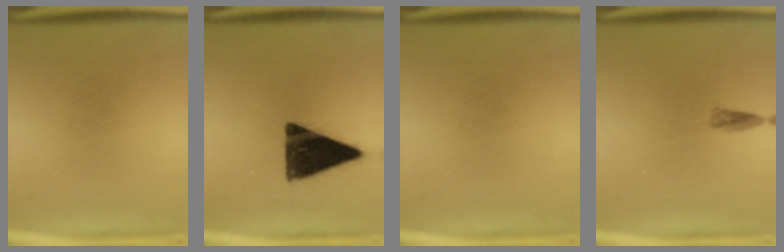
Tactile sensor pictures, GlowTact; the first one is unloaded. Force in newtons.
{"total": 13.7}
{"total": 0.0}
{"total": 1.3}